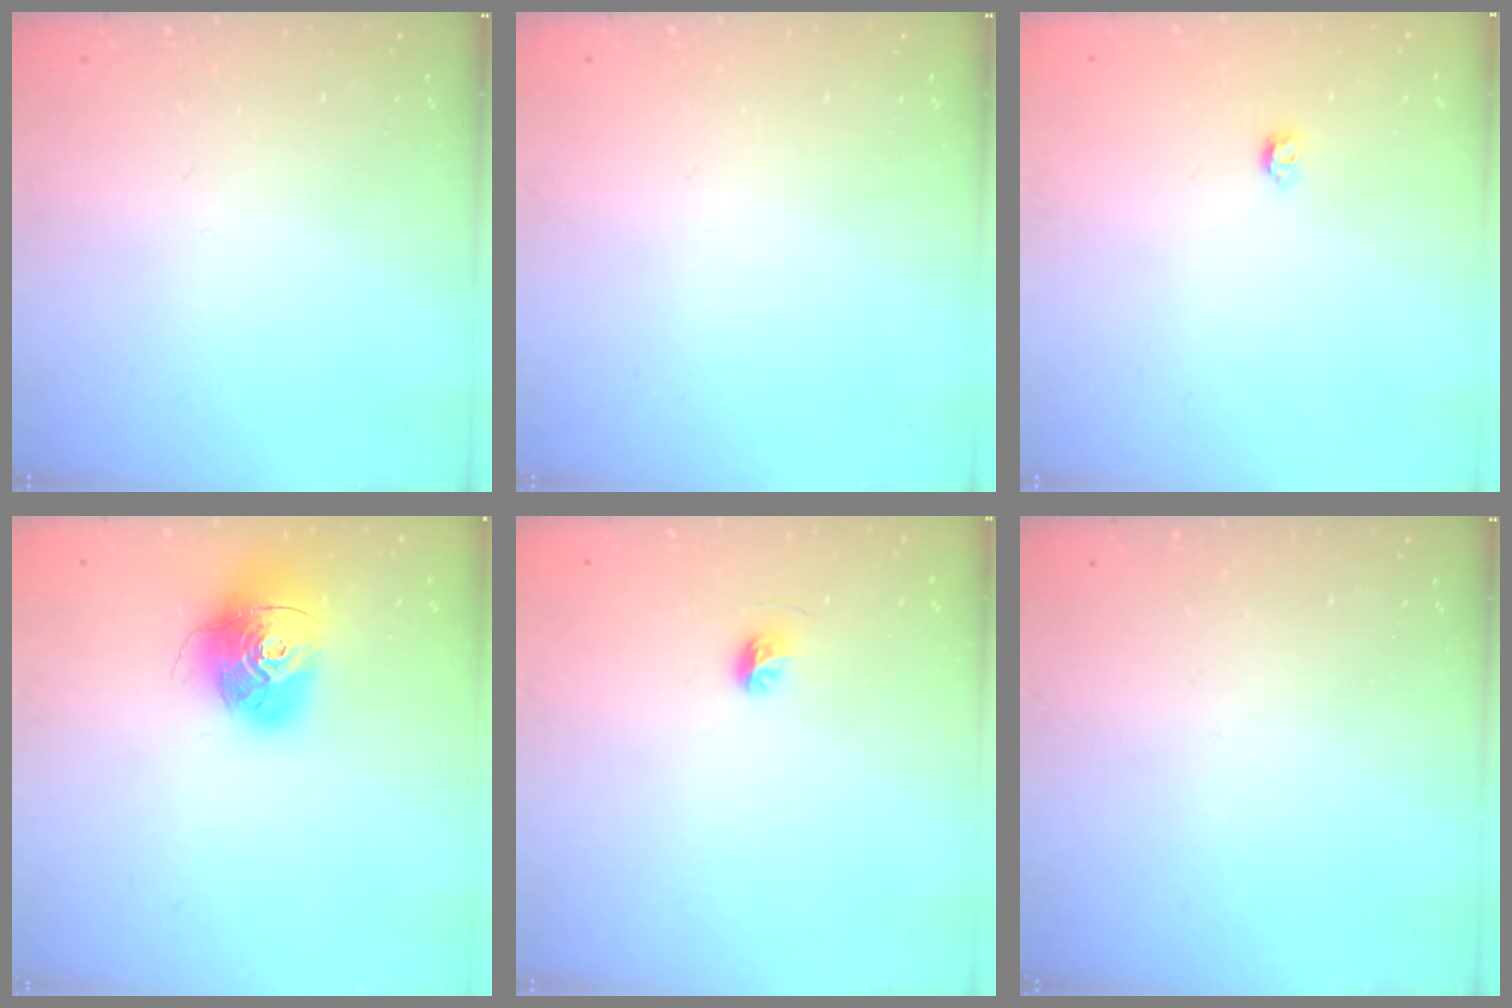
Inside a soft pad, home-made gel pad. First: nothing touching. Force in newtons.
{"total": 0.0}
{"total": 3.5, "press": 3.5, "slide": 0.5}
{"total": 16.9, "press": 16.9, "slide": 1.7}
{"total": 4.5, "press": 4.3, "slide": 1.4}
{"total": 0.0}